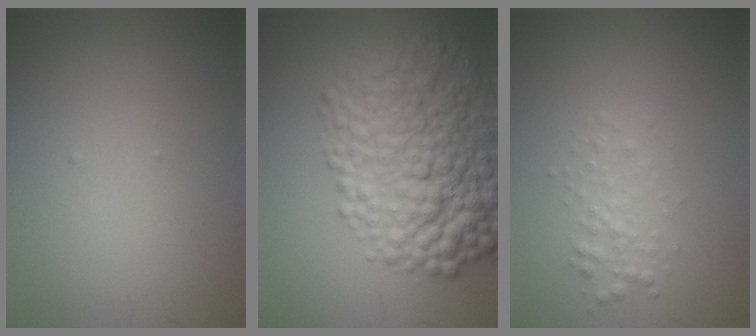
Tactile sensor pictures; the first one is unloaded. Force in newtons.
{"total": 9.9, "press": 9.9, "slide": 0.3}
{"total": 1.7, "press": 1.7, "slide": 0.0}